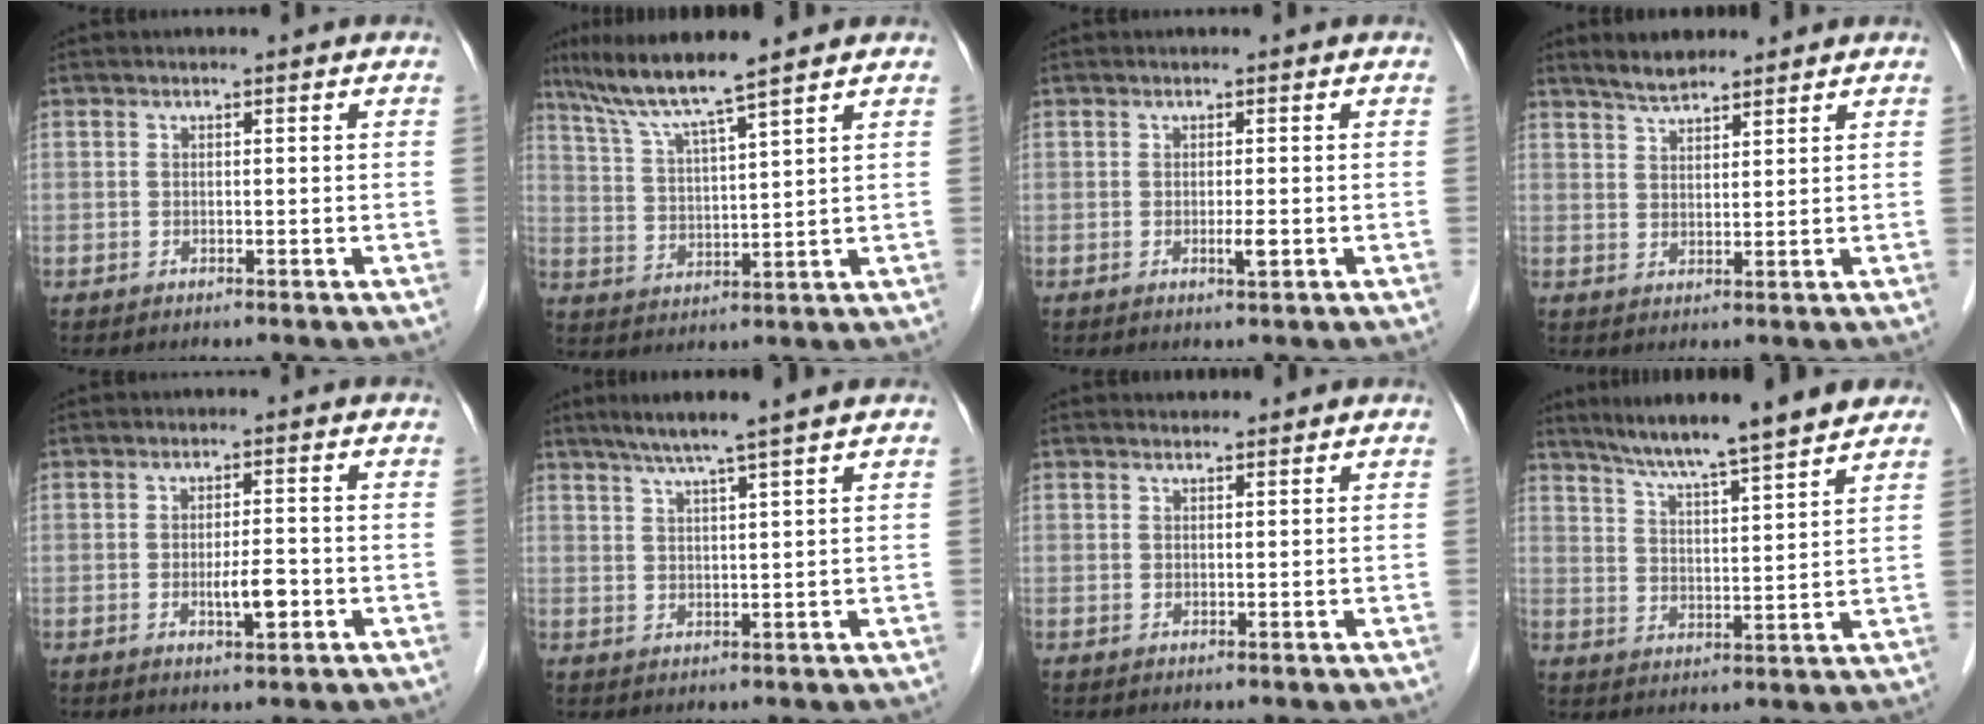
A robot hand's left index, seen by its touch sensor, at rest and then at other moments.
{"total": 9.3, "force": [7.5, -0.9, 5.4], "torque": [-0.101, 0.013, 0.138]}
{"total": 1.3, "force": [-0.3, 0.1, 1.2], "torque": [-0.022, -0.004, -0.003]}
{"total": 4.3, "force": [3.9, 1.1, 1.5], "torque": [-0.035, 0.011, 0.072]}
{"total": 3.4, "force": [-1.0, 0.7, 3.2], "torque": [-0.056, -0.001, -0.014]}
{"total": 6.2, "force": [4.7, -1.3, 3.8], "torque": [-0.064, 0.012, 0.083]}
{"total": 1.3, "force": [1.2, 0.3, 0.2], "torque": [-0.011, 0.009, 0.022]}
{"total": 13.7, "force": [11.7, 0.6, 7.1], "torque": [-0.109, 0.016, 0.172]}